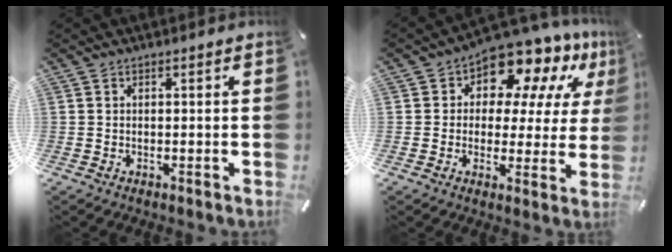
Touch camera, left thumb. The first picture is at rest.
{"total": 11.6, "force": [8.6, 5.9, 5.2], "torque": [-0.088, -0.073, 0.150]}